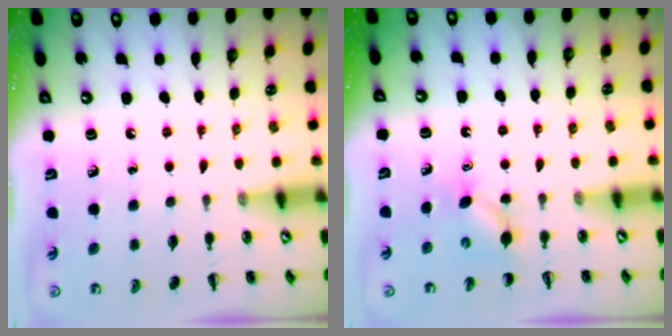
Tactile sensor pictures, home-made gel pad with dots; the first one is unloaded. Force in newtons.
{"total": 3.5, "press": 3.3, "slide": 1.0}